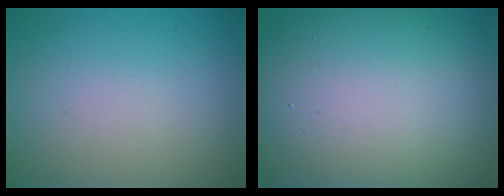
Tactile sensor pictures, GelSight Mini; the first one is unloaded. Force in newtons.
{"total": 16.6, "press": 16.6, "slide": 0.8}